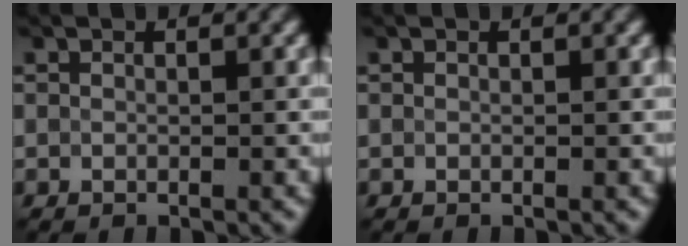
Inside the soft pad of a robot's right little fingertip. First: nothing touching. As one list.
[{"total": 0.0}]